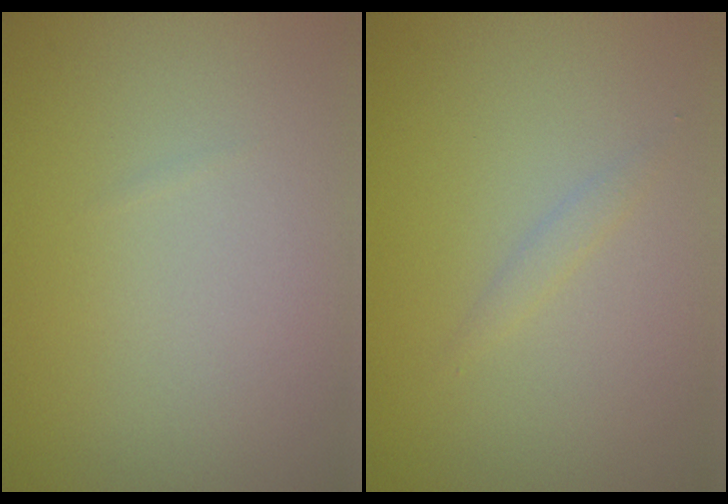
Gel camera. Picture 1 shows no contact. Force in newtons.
{"total": 0.7, "press": 0.7, "slide": 0.1}